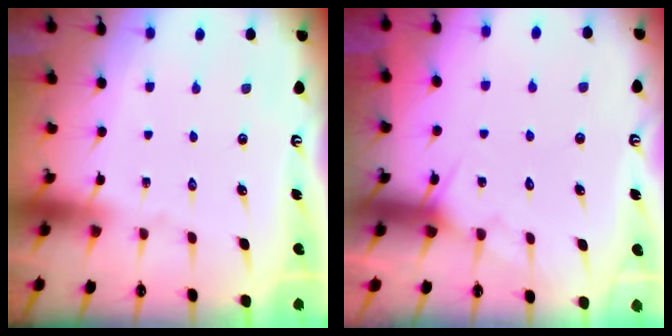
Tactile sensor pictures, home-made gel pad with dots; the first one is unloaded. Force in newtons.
{"total": 6.6, "press": 6.6, "slide": 0.5}